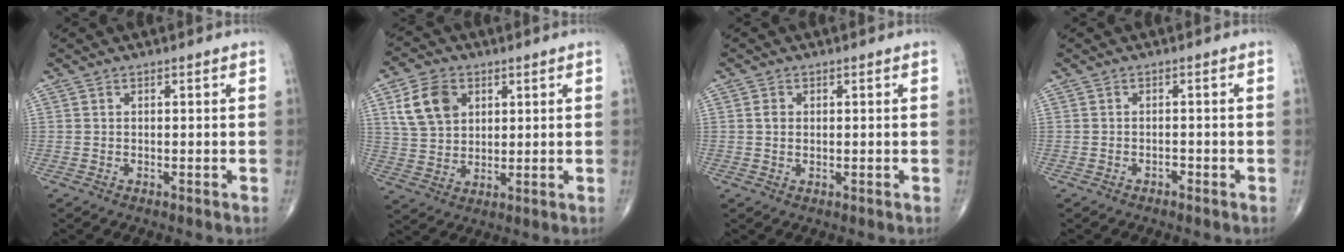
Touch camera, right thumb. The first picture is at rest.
{"total": 9.6, "force": [3.6, 7.0, 5.5], "torque": [-0.086, -0.008, 0.073]}
{"total": 1.9, "force": [0.3, 1.3, 1.3], "torque": [-0.020, -0.002, 0.005]}
{"total": 0.9, "force": [-0.7, 0.5, 0.3], "torque": [-0.002, 0.003, -0.014]}